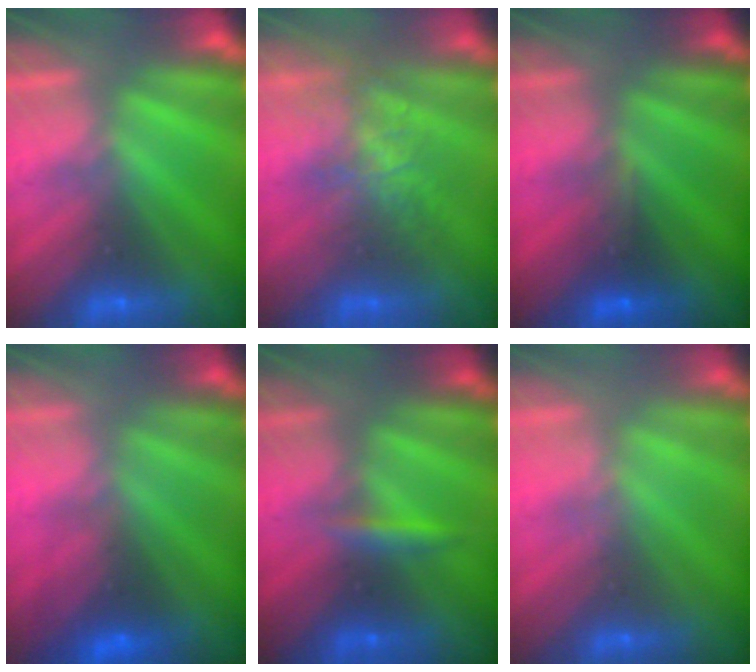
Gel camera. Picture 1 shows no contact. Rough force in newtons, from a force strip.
{"total": 4.4}
{"total": 3.8}
{"total": 2.9}
{"total": 2.3}
{"total": 2.4}